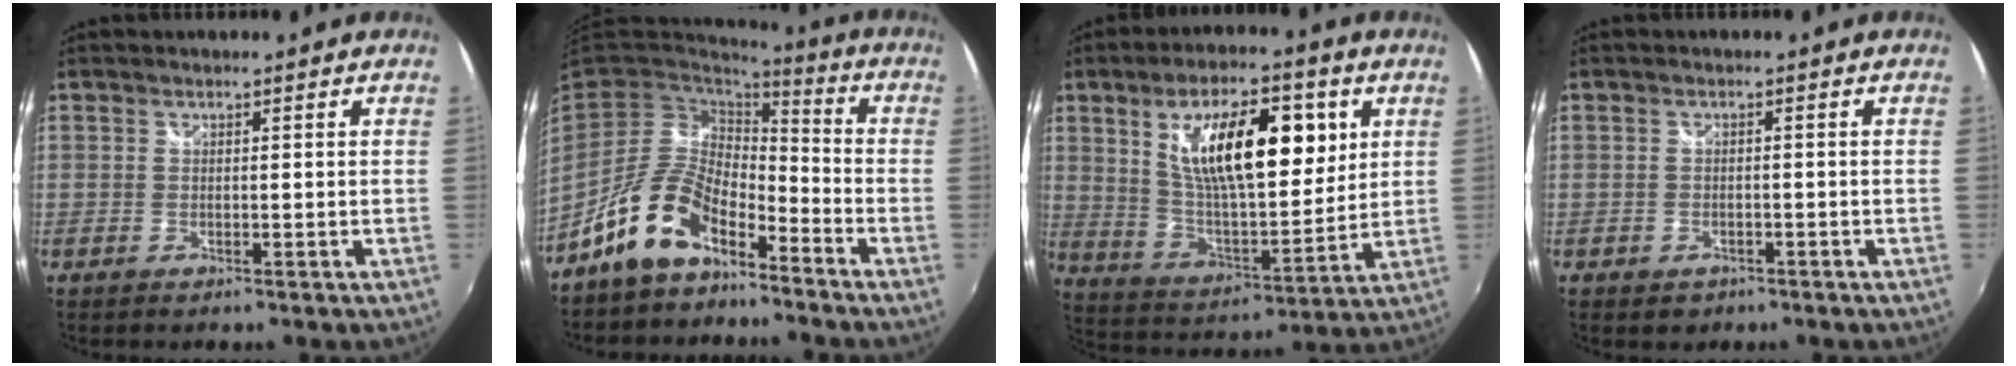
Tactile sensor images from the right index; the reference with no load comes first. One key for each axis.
{"total": 12.5, "fx": -8.4, "fy": 5.8, "fz": 7.4, "tx": -0.156, "ty": 0.013, "tz": -0.157}
{"total": 19.4, "fx": 6.8, "fy": 7.7, "fz": 16.5, "tx": -0.273, "ty": 0.003, "tz": 0.122}
{"total": 2.6, "fx": -1.4, "fy": 2.1, "fz": 0.7, "tx": -0.020, "ty": -0.003, "tz": -0.019}